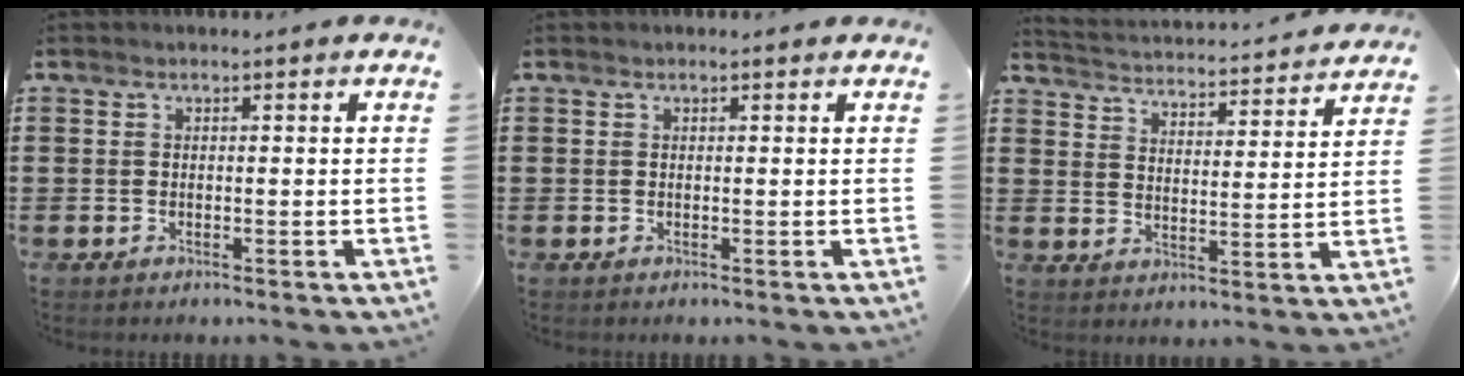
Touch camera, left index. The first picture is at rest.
{"total": 0.0}
{"total": 2.8, "force": [2.8, -0.5, 0.0], "torque": [-0.021, -0.035, 0.038]}